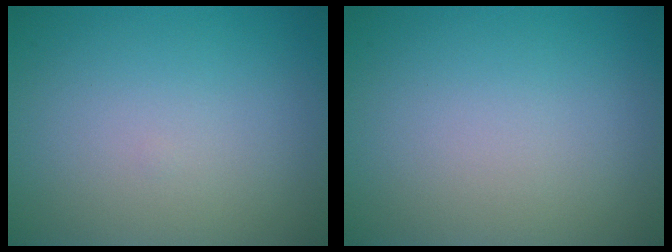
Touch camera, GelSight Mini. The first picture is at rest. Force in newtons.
{"total": 0.0}